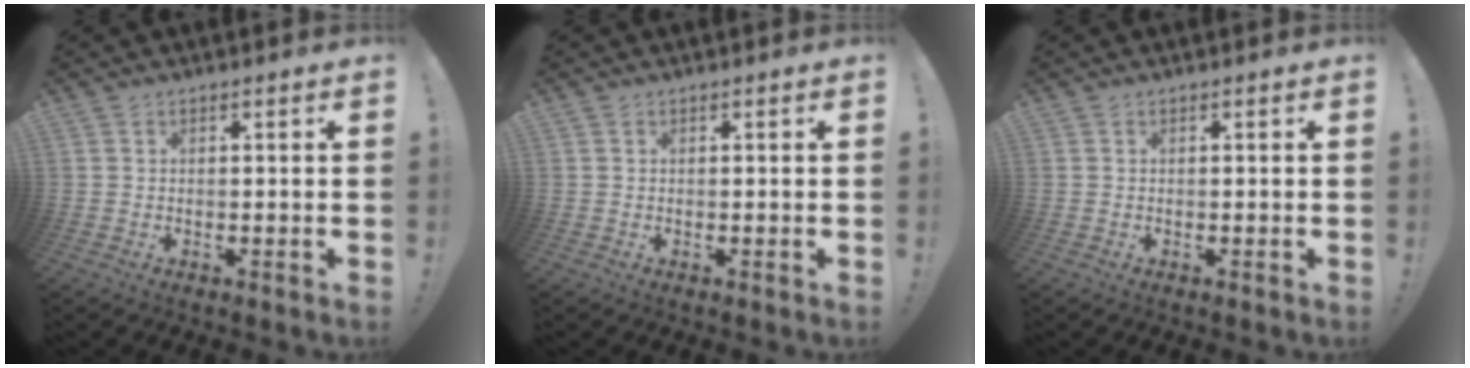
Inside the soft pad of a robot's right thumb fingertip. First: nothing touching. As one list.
[{"total": 0.0}, {"total": 0.0}]